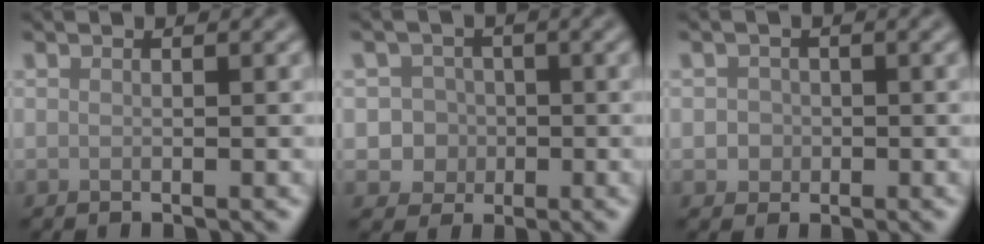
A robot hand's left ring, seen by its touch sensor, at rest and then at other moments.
{"total": 3.2, "force": [-0.6, 3.1, 0.8], "torque": [0.012, 0.009, -0.026]}
{"total": 1.5, "force": [-0.1, 1.4, 0.4], "torque": [0.007, -0.004, -0.004]}